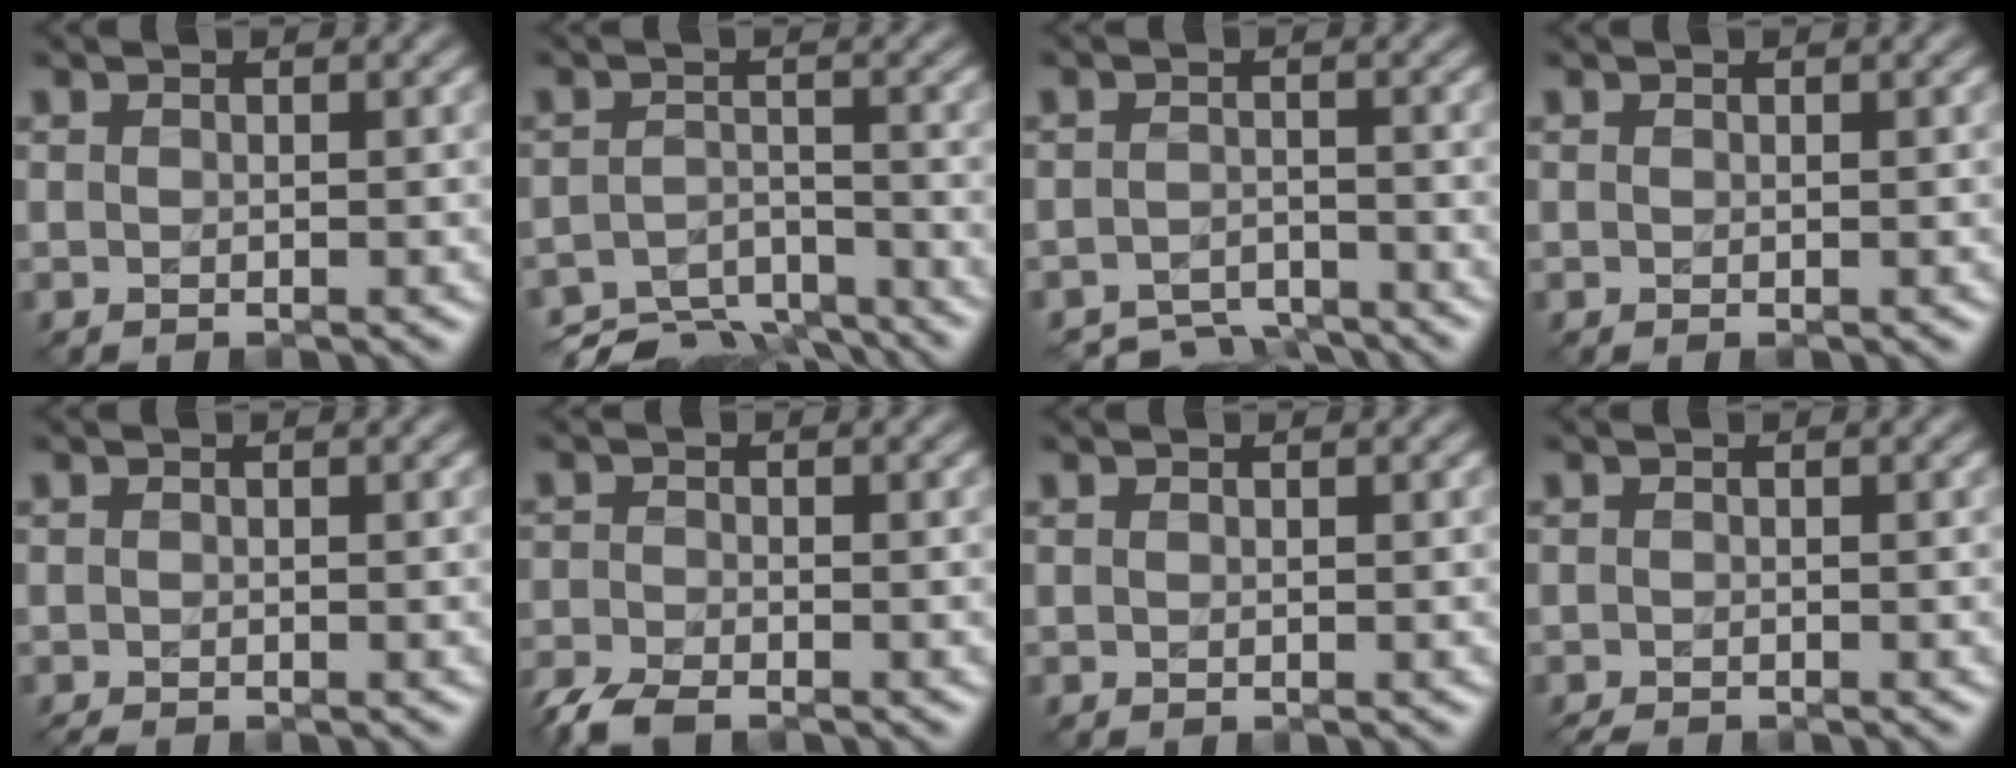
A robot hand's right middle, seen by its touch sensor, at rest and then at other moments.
{"total": 8.0, "force": [-7.3, 2.2, 2.2], "torque": [-0.036, -0.026, -0.113]}
{"total": 4.7, "force": [-4.6, 0.8, 0.4], "torque": [-0.007, -0.016, -0.075]}
{"total": 0.0}
{"total": 0.7, "force": [-0.6, 0.1, 0.4], "torque": [-0.010, -0.005, -0.010]}
{"total": 5.1, "force": [-4.3, 1.6, 2.2], "torque": [-0.046, -0.019, -0.086]}
{"total": 0.0}
{"total": 1.2, "force": [-1.0, 0.1, 0.5], "torque": [-0.012, -0.009, -0.020]}